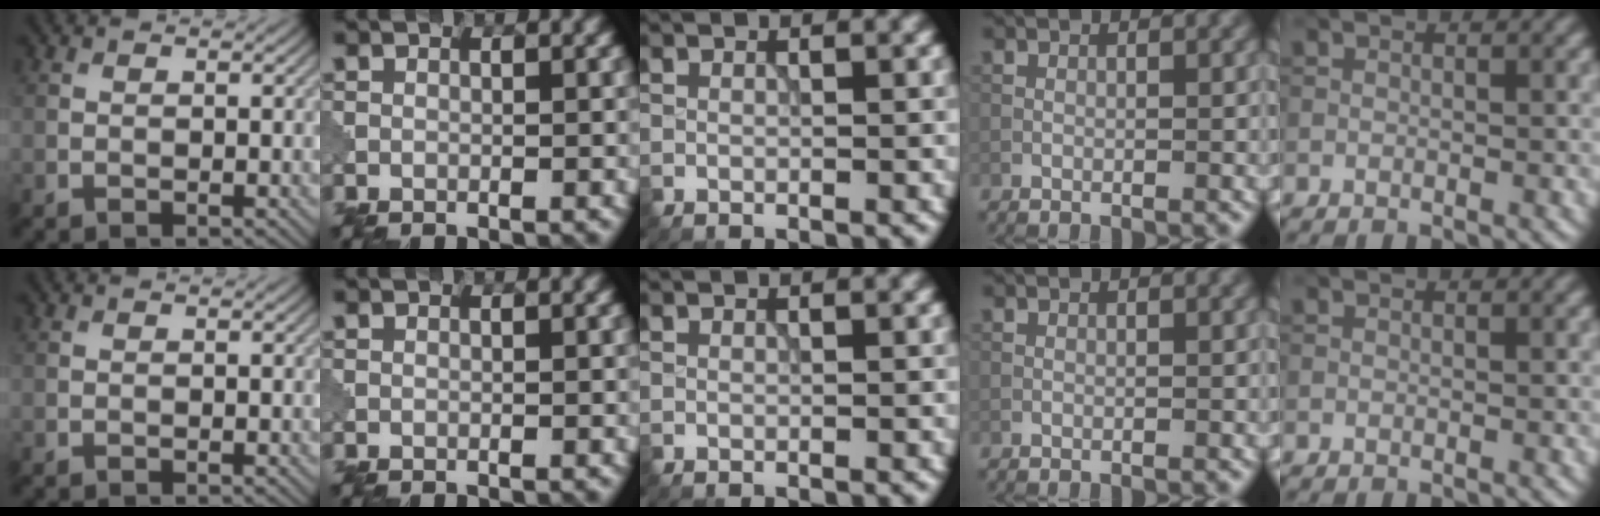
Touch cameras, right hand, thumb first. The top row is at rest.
{}